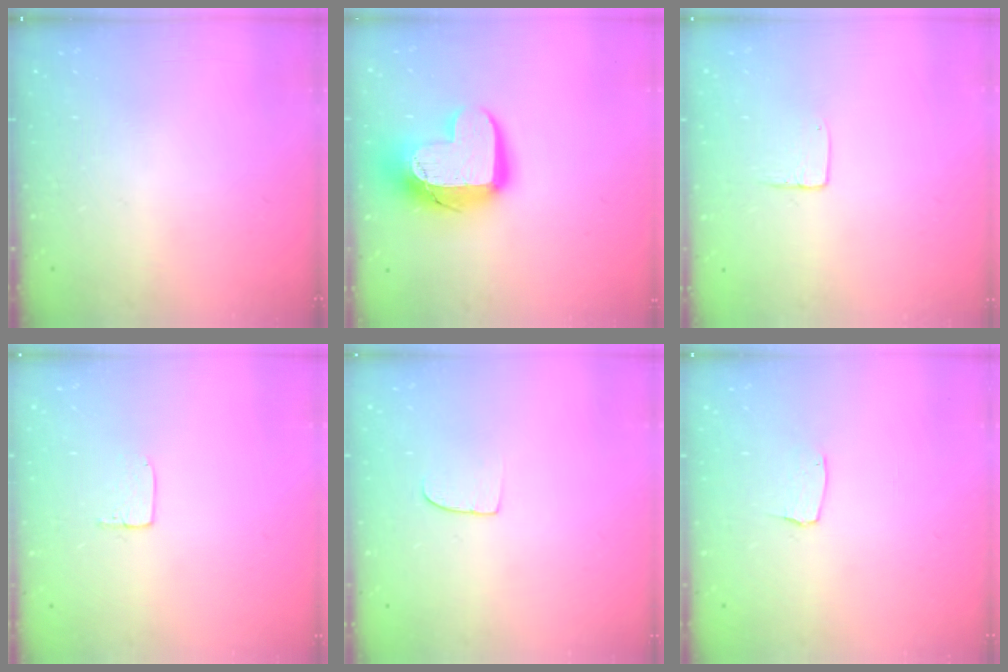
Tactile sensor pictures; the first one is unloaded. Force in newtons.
{"total": 16.1, "press": 16.1, "slide": 1.1}
{"total": 4.3, "press": 4.3, "slide": 0.4}
{"total": 5.2, "press": 5.2, "slide": 0.4}
{"total": 5.6, "press": 5.5, "slide": 0.5}
{"total": 3.7, "press": 3.7, "slide": 0.2}